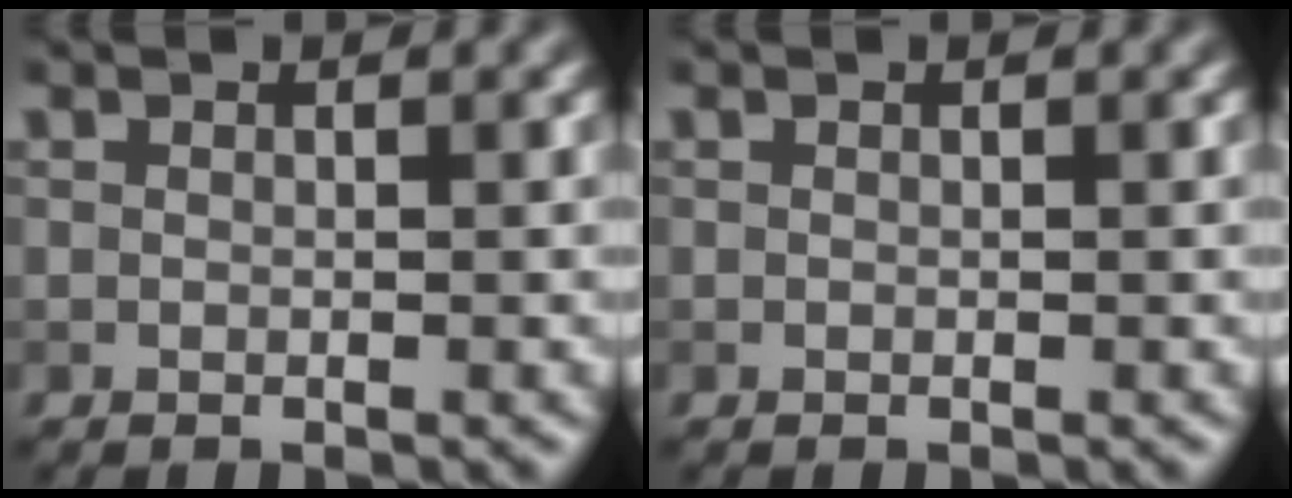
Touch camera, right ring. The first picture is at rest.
{"total": 0.0}